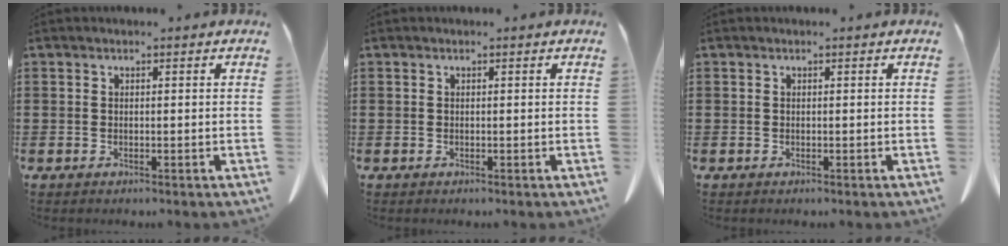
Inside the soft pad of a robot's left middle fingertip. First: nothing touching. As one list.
[{"total": 0.0}, {"total": 0.0}]